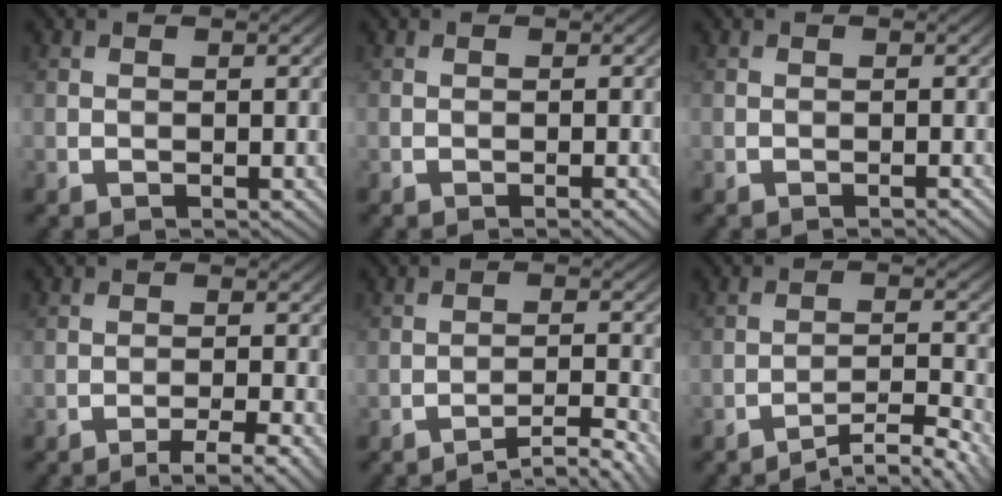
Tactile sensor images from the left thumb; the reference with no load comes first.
{"total": 0.8, "force": [-0.7, -0.2, 0.4], "torque": [-0.006, 0.004, -0.014]}
{"total": 0.8, "force": [-0.8, -0.3, 0.1], "torque": [-0.002, 0.006, -0.015]}
{"total": 3.6, "force": [-2.6, -0.1, 2.5], "torque": [-0.042, 0.008, -0.040]}
{"total": 3.4, "force": [-3.1, -0.5, 1.3], "torque": [-0.018, 0.012, -0.048]}
{"total": 4.1, "force": [-3.7, -0.2, 1.8], "torque": [-0.029, 0.010, -0.055]}